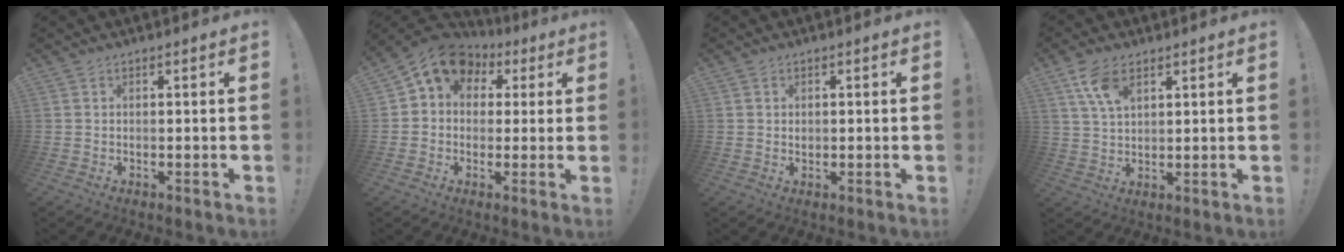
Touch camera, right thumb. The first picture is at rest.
{"total": 11.1, "force": [5.0, 8.5, 5.1], "torque": [-0.079, -0.018, 0.097]}
{"total": 1.0, "force": [0.3, 0.9, 0.1], "torque": [-0.002, 0.003, 0.006]}
{"total": 7.8, "force": [4.3, 3.9, 5.3], "torque": [-0.093, -0.013, 0.081]}